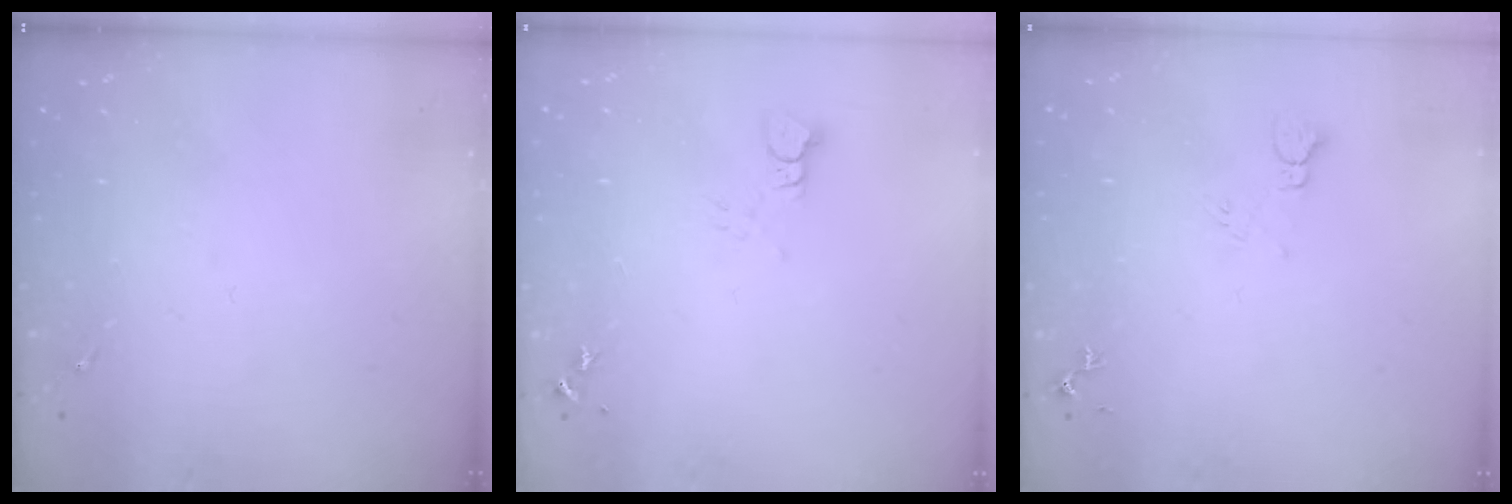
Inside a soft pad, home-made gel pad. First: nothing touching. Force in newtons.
{"total": 3.2, "press": 3.2, "slide": 0.1}
{"total": 4.6, "press": 4.6, "slide": 0.6}